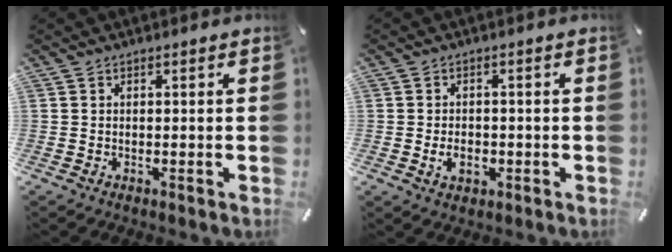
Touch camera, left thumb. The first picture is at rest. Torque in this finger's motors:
{"motor_torque": [0.23, 0.24, 0.23, 0.04, 0.02]}